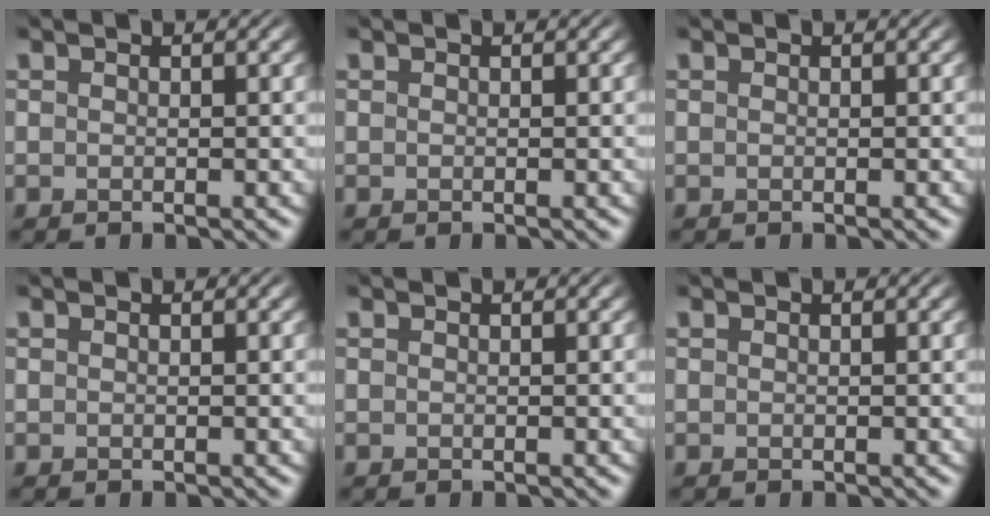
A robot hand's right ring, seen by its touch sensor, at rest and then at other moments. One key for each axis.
{"total": 0.0}
{"total": 0.0}
{"total": 0.0}
{"total": 0.0}
{"total": 0.0}